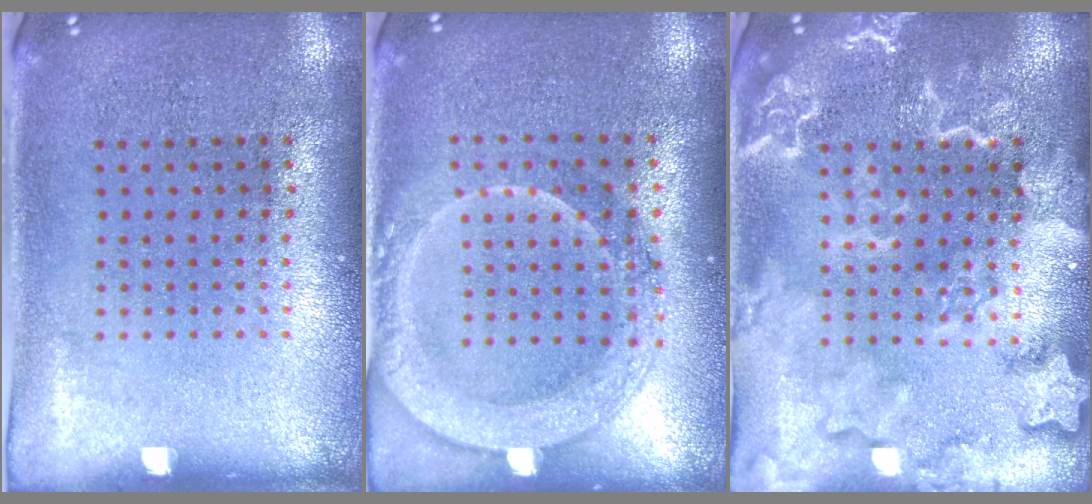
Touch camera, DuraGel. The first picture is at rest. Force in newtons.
{"total": 2.0, "press": 1.8, "slide": 0.9}
{"total": 4.8, "press": 4.8, "slide": 0.7}